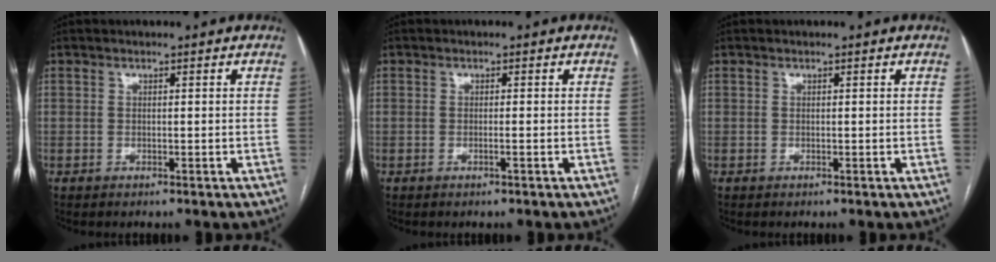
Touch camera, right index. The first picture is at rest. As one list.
[{"total": 1.0, "force": [-0.6, -0.1, 0.8], "torque": [-0.017, 0.001, -0.008]}, {"total": 0.0}]